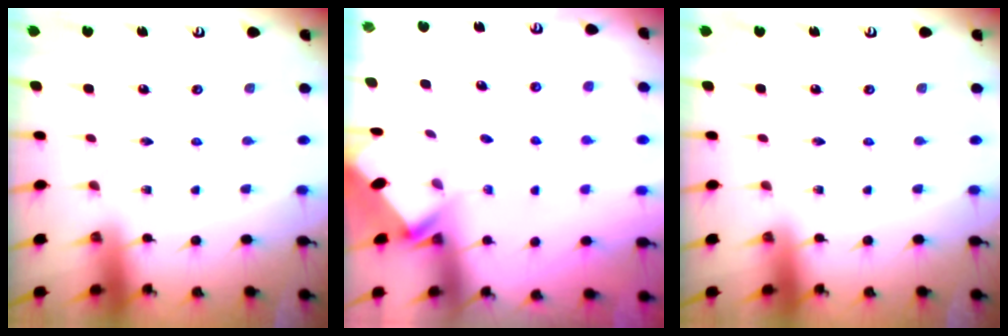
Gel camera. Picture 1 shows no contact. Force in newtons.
{"total": 2.8, "press": 2.8, "slide": 0.2}
{"total": 0.0}